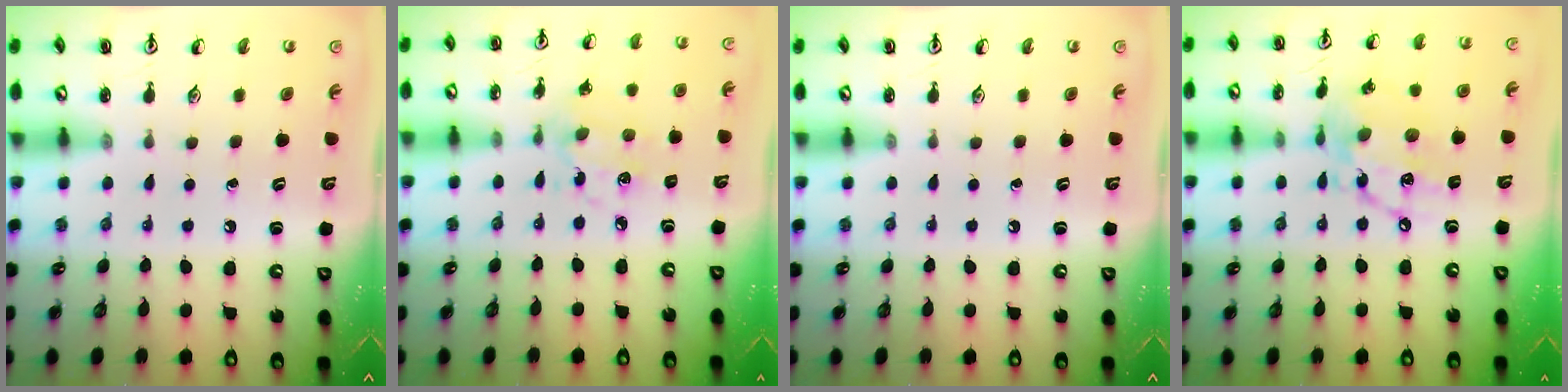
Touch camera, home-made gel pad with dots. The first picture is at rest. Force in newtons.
{"total": 6.1, "press": 6.1, "slide": 0.4}
{"total": 0.0}
{"total": 14.6, "press": 14.5, "slide": 0.9}